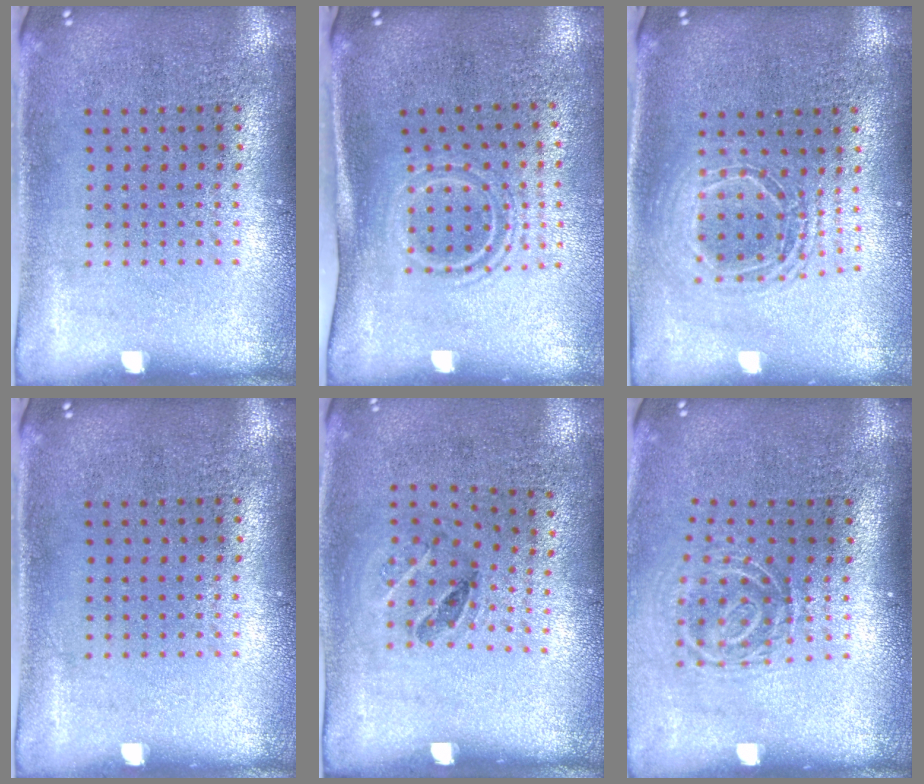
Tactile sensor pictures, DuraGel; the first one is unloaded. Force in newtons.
{"total": 1.7, "press": 1.1, "slide": 1.2}
{"total": 1.6, "press": 1.4, "slide": 0.9}
{"total": 0.0}
{"total": 1.2, "press": 0.8, "slide": 0.9}
{"total": 1.8, "press": 1.2, "slide": 1.4}